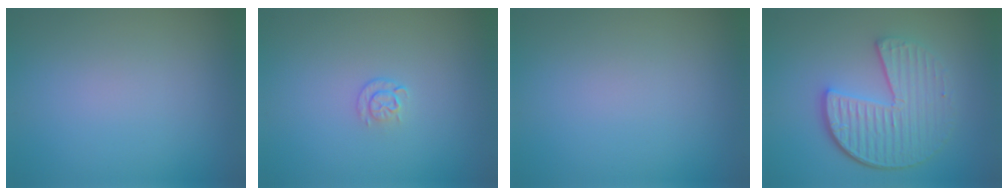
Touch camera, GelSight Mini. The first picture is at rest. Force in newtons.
{"total": 1.1, "press": 0.6, "slide": 0.9}
{"total": 0.0}
{"total": 5.8, "press": 4.2, "slide": 4.0}